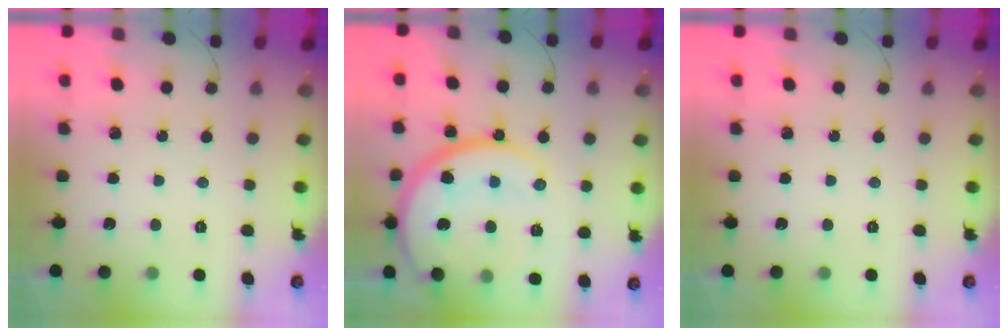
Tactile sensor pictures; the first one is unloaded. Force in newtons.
{"total": 18.9, "press": 18.9, "slide": 1.2}
{"total": 0.0}